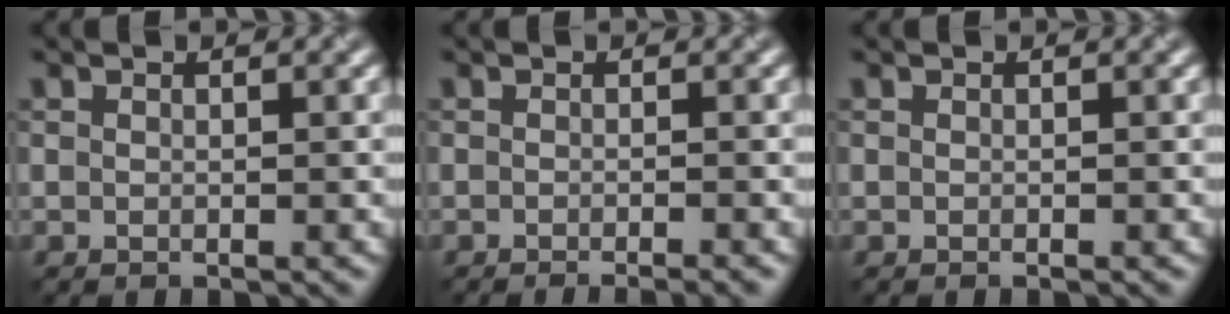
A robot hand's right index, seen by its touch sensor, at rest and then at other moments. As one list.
[{"total": 2.7, "force": [-1.6, 0.7, 2.0], "torque": [-0.016, 0.005, -0.021]}, {"total": 0.0}]